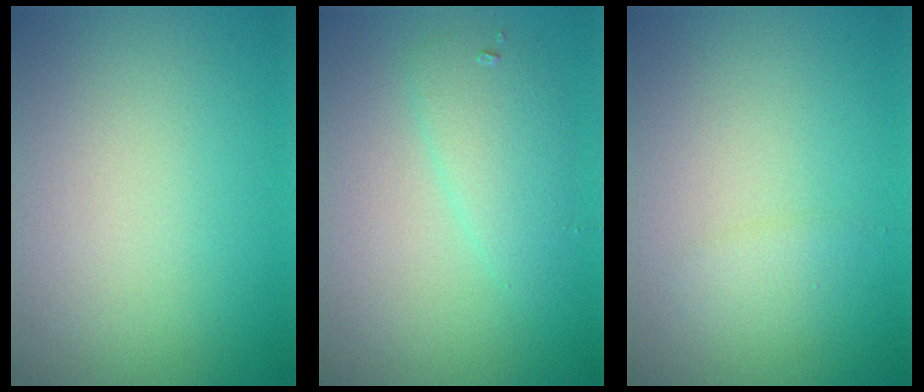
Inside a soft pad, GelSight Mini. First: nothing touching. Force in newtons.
{"total": 2.6, "press": 2.6, "slide": 0.2}
{"total": 1.1, "press": 1.1, "slide": 0.1}